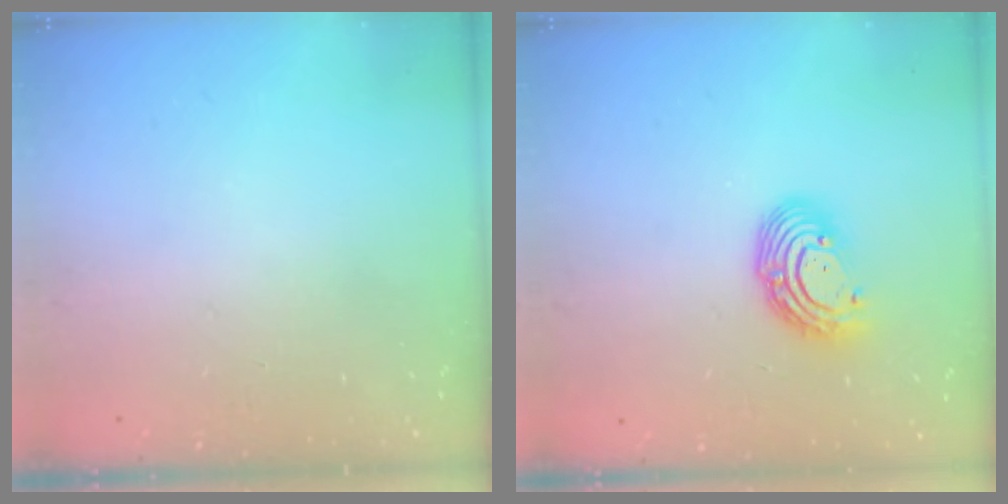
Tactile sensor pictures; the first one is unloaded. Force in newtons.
{"total": 9.8, "press": 9.7, "slide": 0.9}